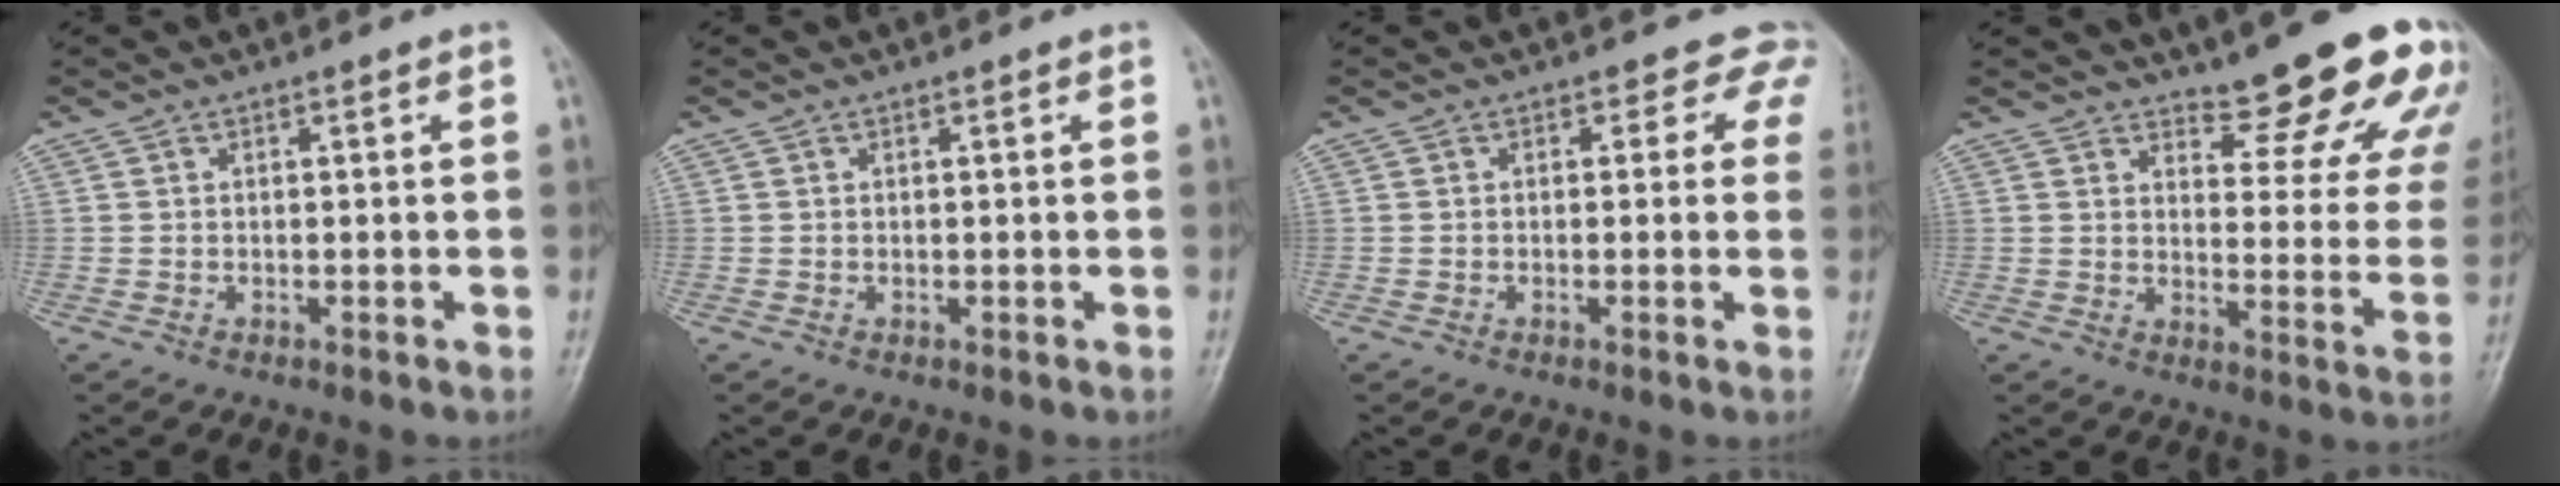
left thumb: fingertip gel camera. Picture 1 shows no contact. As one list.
[{"total": 0.0}, {"total": 4.2, "force": [2.9, 3.0, 0.6], "torque": [0.032, -0.008, 0.002]}, {"total": 16.9, "force": [14.6, 4.3, 7.4], "torque": [-0.047, -0.122, 0.168]}]